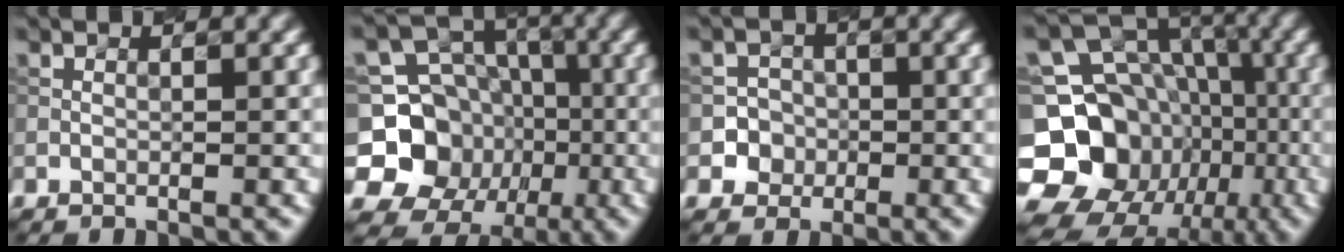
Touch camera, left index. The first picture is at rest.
{"total": 12.5, "force": [-2.8, 11.3, 4.4], "torque": [-0.098, 0.003, -0.072]}
{"total": 3.8, "force": [-1.4, 3.5, 0.3], "torque": [0.021, 0.010, -0.033]}
{"total": 19.1, "force": [-6.3, 16.4, 7.4], "torque": [-0.142, -0.005, -0.109]}